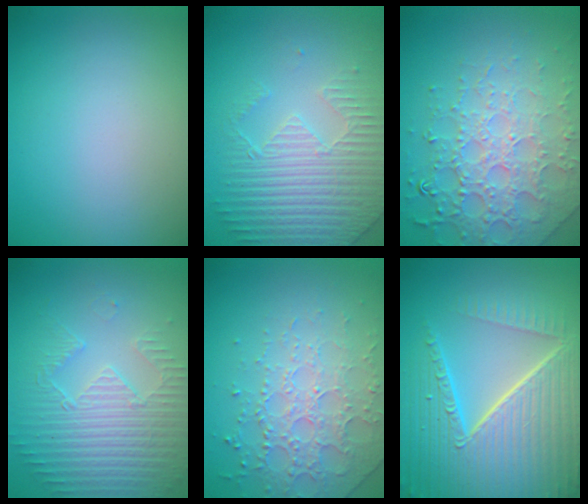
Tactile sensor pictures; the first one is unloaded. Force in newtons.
{"total": 4.3, "press": 4.2, "slide": 1.1}
{"total": 7.8, "press": 5.6, "slide": 5.5}
{"total": 3.8, "press": 3.6, "slide": 1.3}
{"total": 3.9, "press": 3.7, "slide": 1.0}
{"total": 10.5, "press": 6.6, "slide": 8.2}